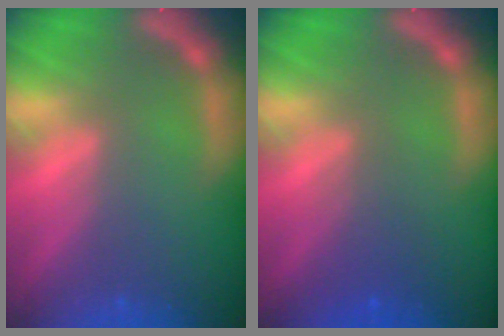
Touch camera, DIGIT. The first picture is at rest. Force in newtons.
{"total": 2.4}